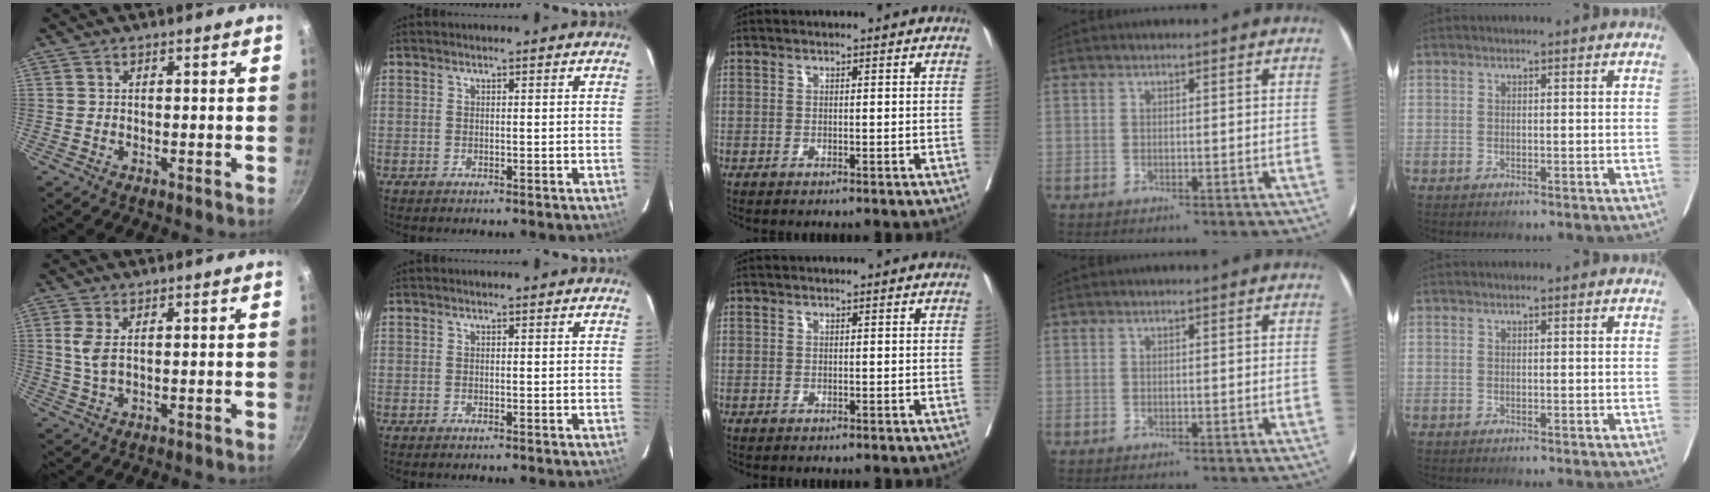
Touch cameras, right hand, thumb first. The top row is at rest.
{"thumb": {"total": 3.6, "force": [1.1, 1.5, 3.1], "torque": [-0.074, -0.002, 0.029]}, "index": {"total": 0.5, "force": [-0.5, 0.0, 0.2], "torque": [-0.005, -0.001, -0.007]}}